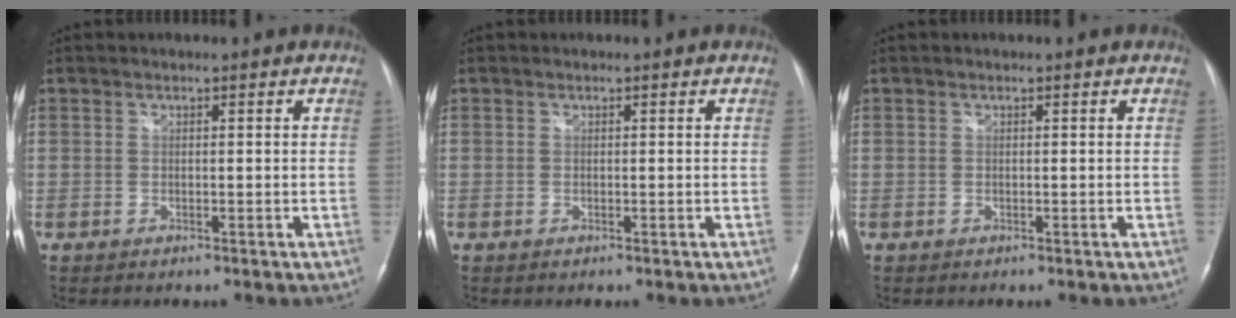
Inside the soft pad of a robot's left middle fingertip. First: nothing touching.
{"total": 0.0}
{"total": 0.0}